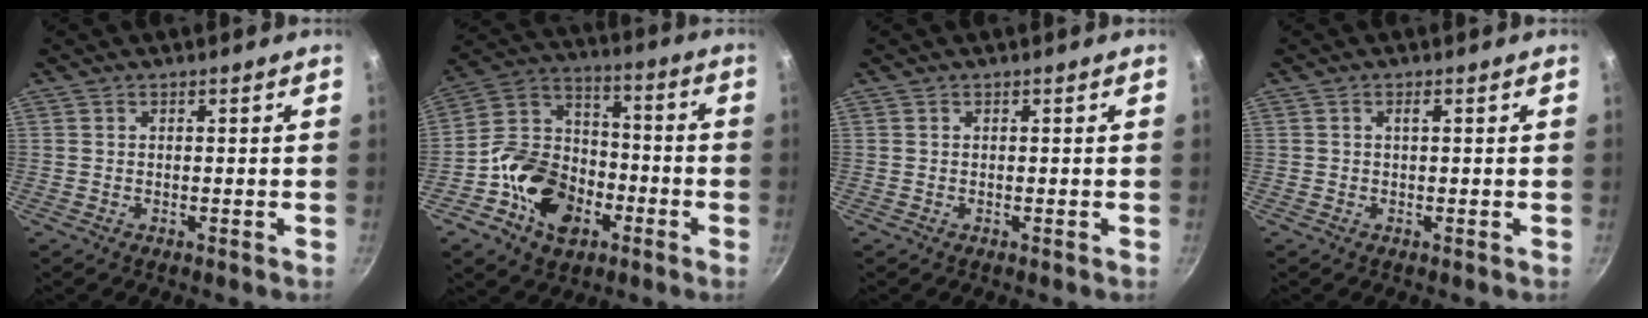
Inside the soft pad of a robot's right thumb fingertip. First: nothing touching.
{"total": 16.9, "force": [-6.7, 12.3, 9.4], "torque": [-0.141, 0.048, -0.133]}
{"total": 0.0}
{"total": 0.7, "force": [0.2, 0.2, 0.7], "torque": [-0.013, 0.003, 0.004]}